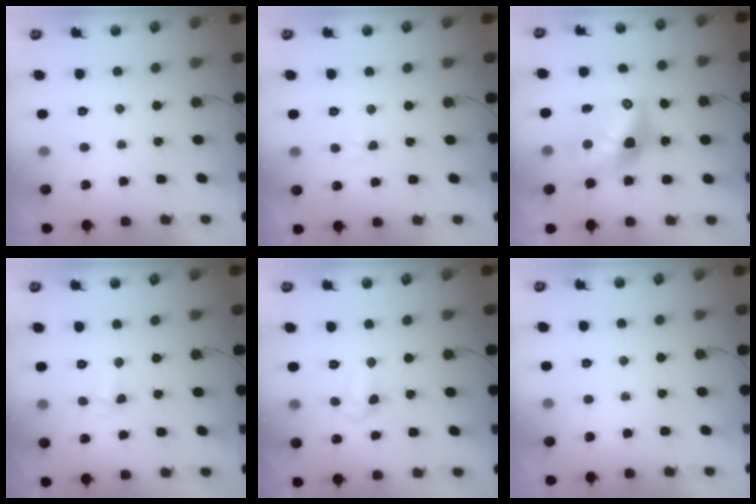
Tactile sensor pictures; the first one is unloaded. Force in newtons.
{"total": 3.5, "press": 3.5, "slide": 0.6}
{"total": 13.6, "press": 13.5, "slide": 1.2}
{"total": 3.6, "press": 3.5, "slide": 0.7}
{"total": 7.1, "press": 6.0, "slide": 3.8}
{"total": 0.0}